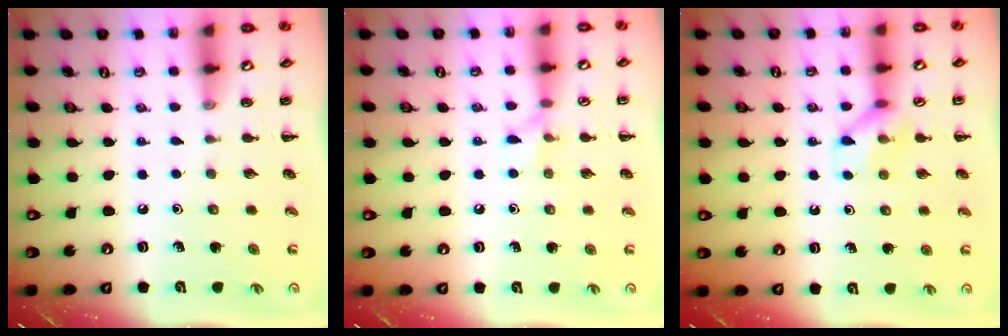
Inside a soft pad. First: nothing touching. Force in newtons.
{"total": 5.4, "press": 5.2, "slide": 1.6}
{"total": 8.4, "press": 8.4, "slide": 0.3}